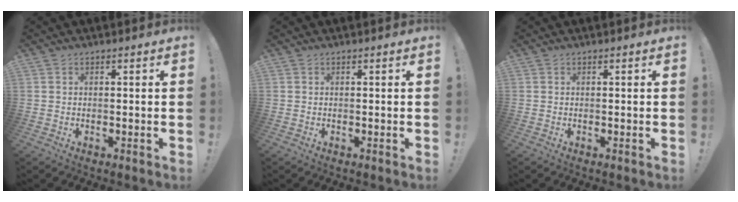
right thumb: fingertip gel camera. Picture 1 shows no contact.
{"total": 0.0}
{"total": 0.0}